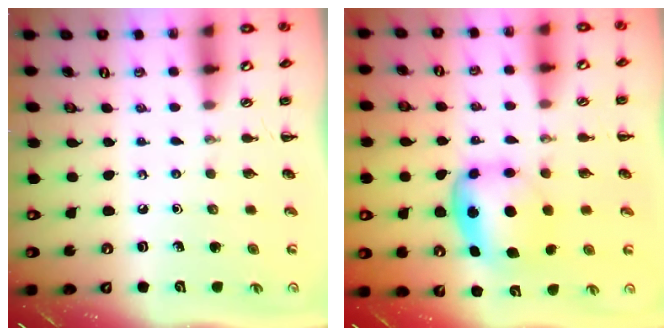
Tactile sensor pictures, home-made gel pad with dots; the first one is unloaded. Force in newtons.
{"total": 6.0, "press": 5.9, "slide": 0.8}